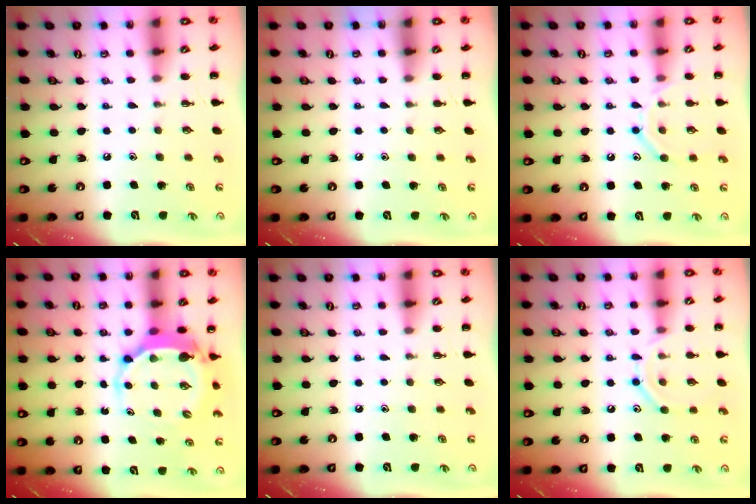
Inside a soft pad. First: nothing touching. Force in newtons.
{"total": 0.9, "press": 0.9, "slide": 0.2}
{"total": 10.5, "press": 10.4, "slide": 1.2}
{"total": 5.2, "press": 5.1, "slide": 1.2}
{"total": 0.0}
{"total": 9.6, "press": 9.5, "slide": 1.4}